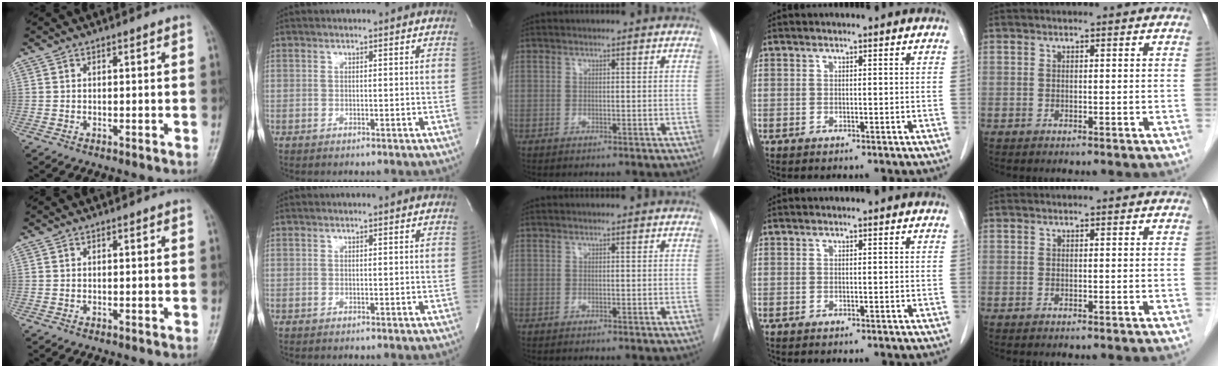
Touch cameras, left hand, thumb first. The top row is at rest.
{}